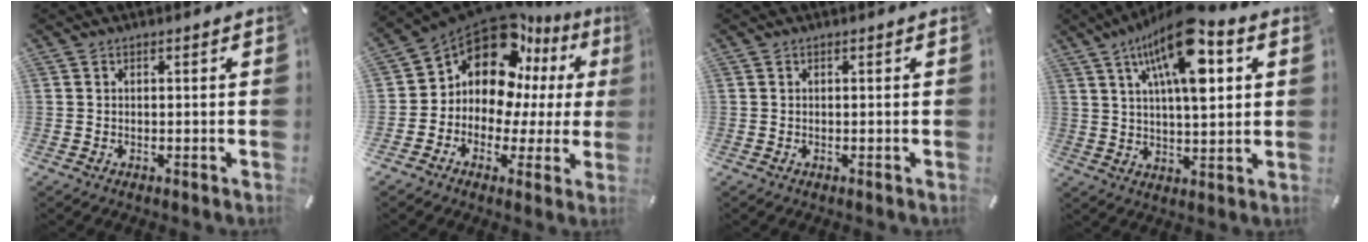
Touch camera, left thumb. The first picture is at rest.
{"total": 14.5, "force": [8.5, 9.3, 7.1], "torque": [-0.164, -0.085, 0.145]}
{"total": 0.0}
{"total": 16.7, "force": [7.7, 6.4, 13.3], "torque": [-0.229, -0.019, 0.123]}